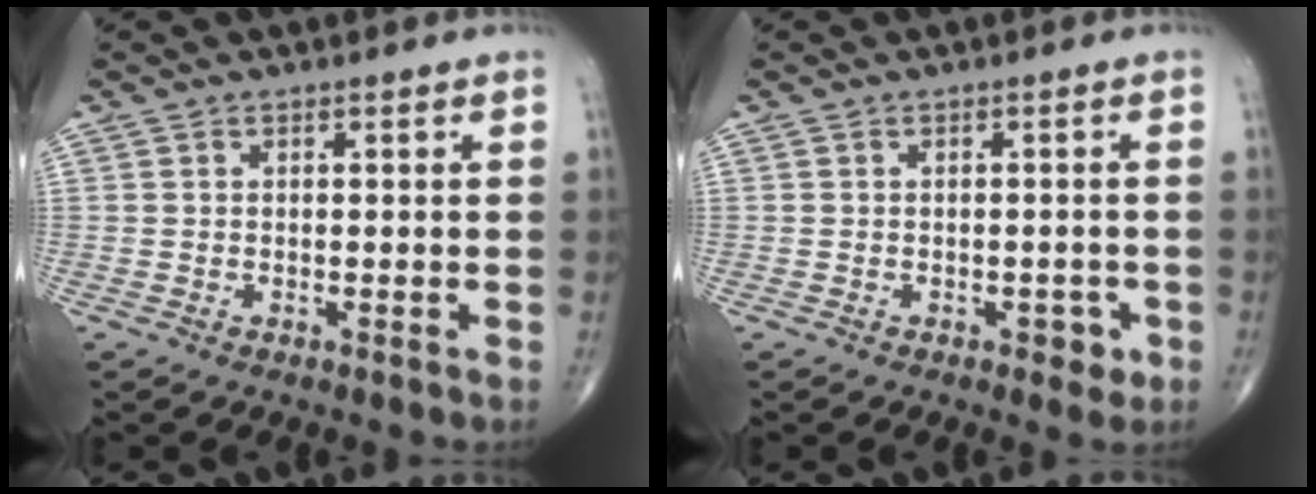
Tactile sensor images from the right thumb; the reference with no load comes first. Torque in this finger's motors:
{"motor_torque": [0.31, 0.61, -0.13, -0.05, -0.03]}